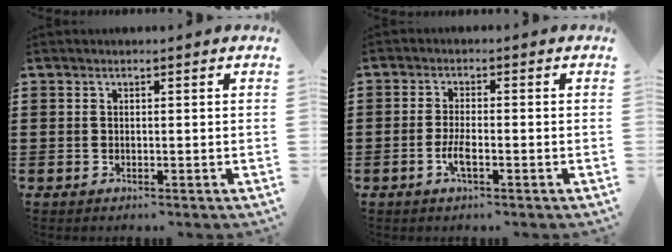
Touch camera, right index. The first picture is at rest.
{"total": 3.0, "force": [-1.2, 0.7, 2.6], "torque": [-0.060, -0.004, -0.026]}